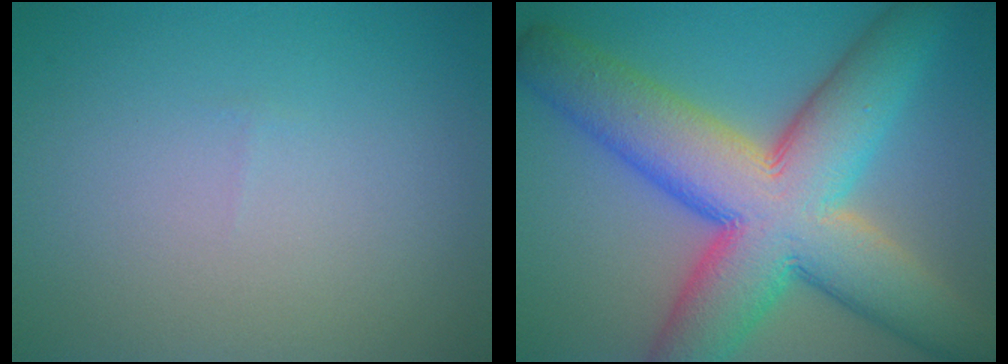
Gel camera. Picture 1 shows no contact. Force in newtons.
{"total": 14.3, "press": 14.3, "slide": 0.7}